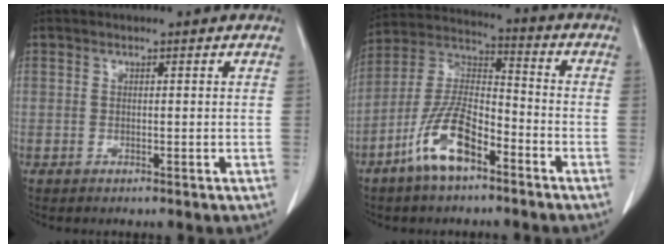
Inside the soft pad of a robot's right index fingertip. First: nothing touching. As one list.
[{"total": 11.7, "force": [-6.6, 3.8, 8.9], "torque": [-0.191, 0.003, -0.127]}]